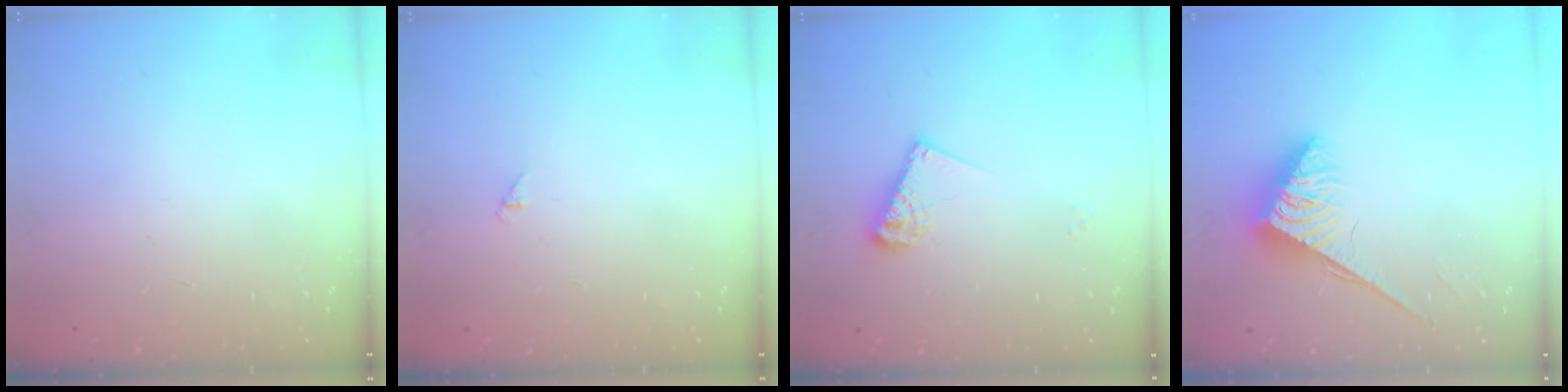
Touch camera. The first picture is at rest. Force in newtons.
{"total": 1.3, "press": 1.2, "slide": 0.3}
{"total": 7.9, "press": 7.9, "slide": 0.3}
{"total": 3.7, "press": 3.6, "slide": 0.6}